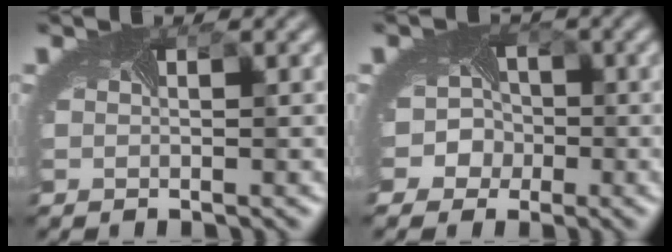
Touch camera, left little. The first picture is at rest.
{"total": 6.0, "force": [-1.4, 5.5, 2.0], "torque": [-0.023, 0.009, -0.053]}